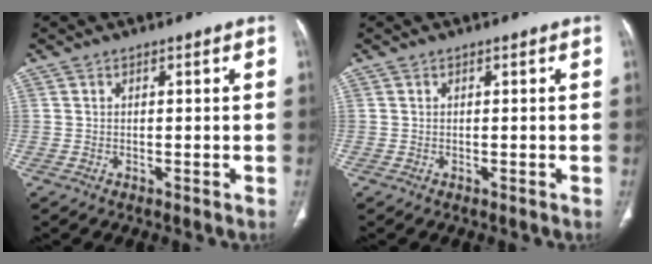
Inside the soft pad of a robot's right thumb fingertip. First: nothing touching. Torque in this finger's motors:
{"motor_torque": [-0.07, 0.03, -0.19, 0.19, 0.01]}